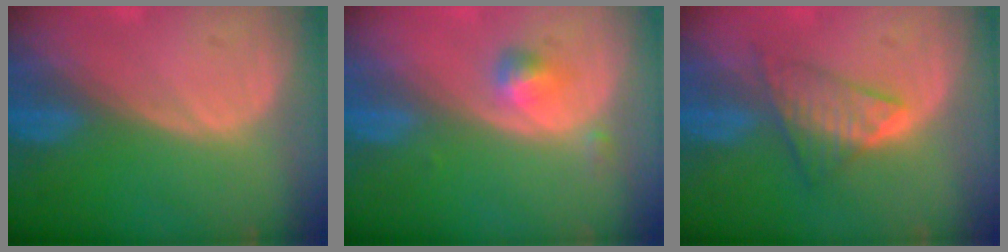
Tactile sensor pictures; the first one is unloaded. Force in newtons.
{"total": 2.8, "press": 2.7, "slide": 0.2}
{"total": 5.9, "press": 5.9, "slide": 0.8}